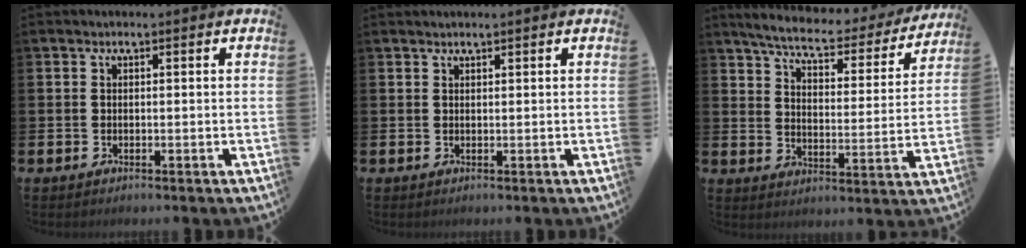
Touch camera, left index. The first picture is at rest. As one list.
[{"total": 0.6, "force": [0.6, -0.1, 0.0], "torque": [0.001, 0.000, 0.012]}, {"total": 6.1, "force": [5.5, 1.0, 2.5], "torque": [-0.071, -0.040, 0.087]}]